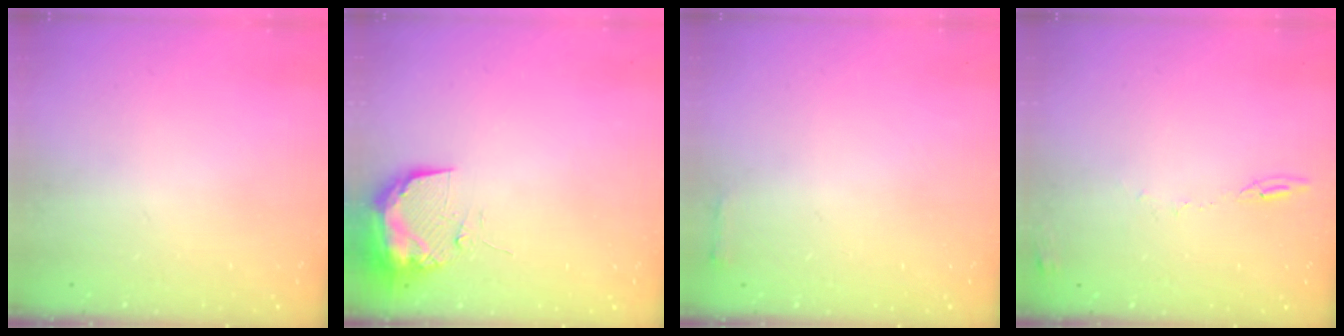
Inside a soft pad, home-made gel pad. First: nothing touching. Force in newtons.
{"total": 10.4, "press": 10.4, "slide": 1.2}
{"total": 2.3, "press": 2.3, "slide": 0.5}
{"total": 5.2, "press": 5.1, "slide": 0.7}